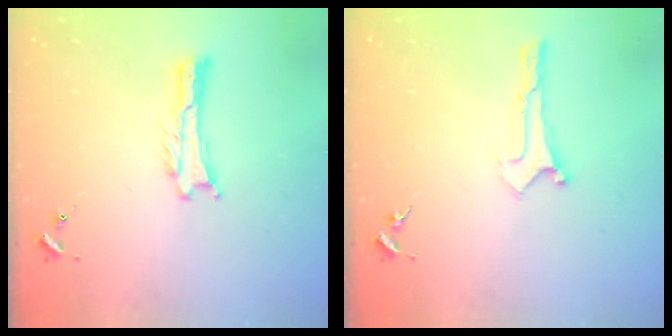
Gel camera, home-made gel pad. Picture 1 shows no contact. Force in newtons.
{"total": 0.0}